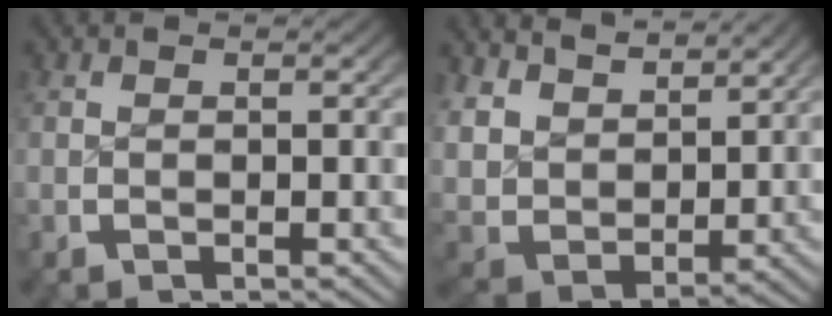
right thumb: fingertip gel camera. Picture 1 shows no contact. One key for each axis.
{"total": 8.0, "fx": 2.1, "fy": 6.1, "fz": 4.8, "tx": -0.132, "ty": -0.039, "tz": 0.055}